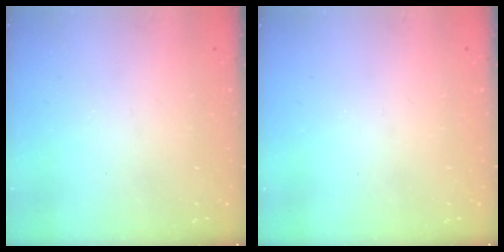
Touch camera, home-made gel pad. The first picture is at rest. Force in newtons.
{"total": 0.0}